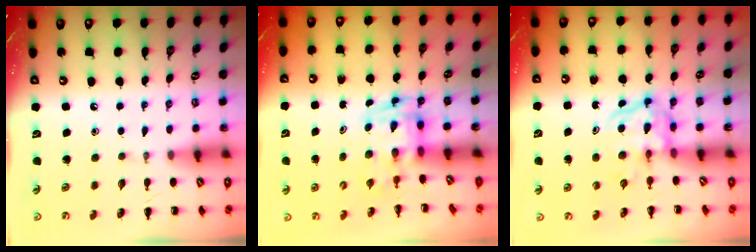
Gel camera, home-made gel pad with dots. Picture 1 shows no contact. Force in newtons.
{"total": 3.4, "press": 3.3, "slide": 0.6}
{"total": 4.0, "press": 3.9, "slide": 0.5}